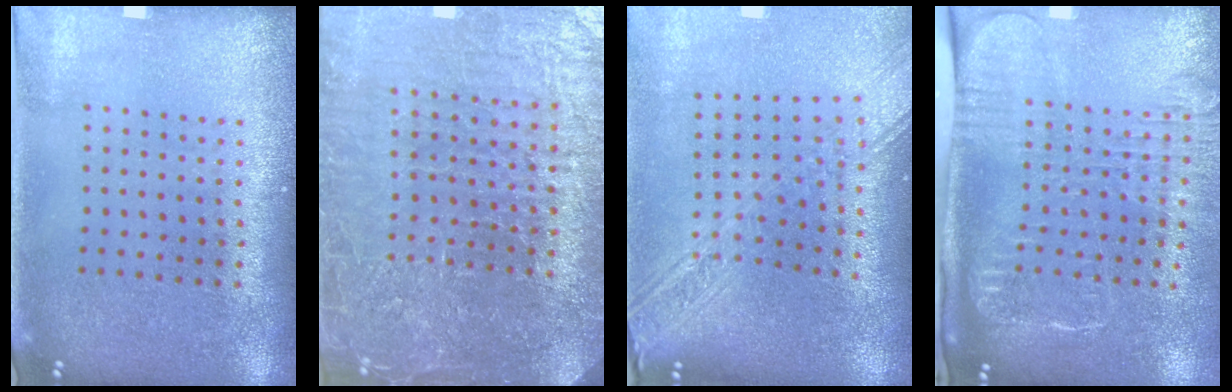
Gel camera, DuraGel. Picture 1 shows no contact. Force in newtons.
{"total": 5.9, "press": 5.2, "slide": 2.6}
{"total": 2.7, "press": 2.1, "slide": 1.7}
{"total": 2.7, "press": 2.1, "slide": 1.7}